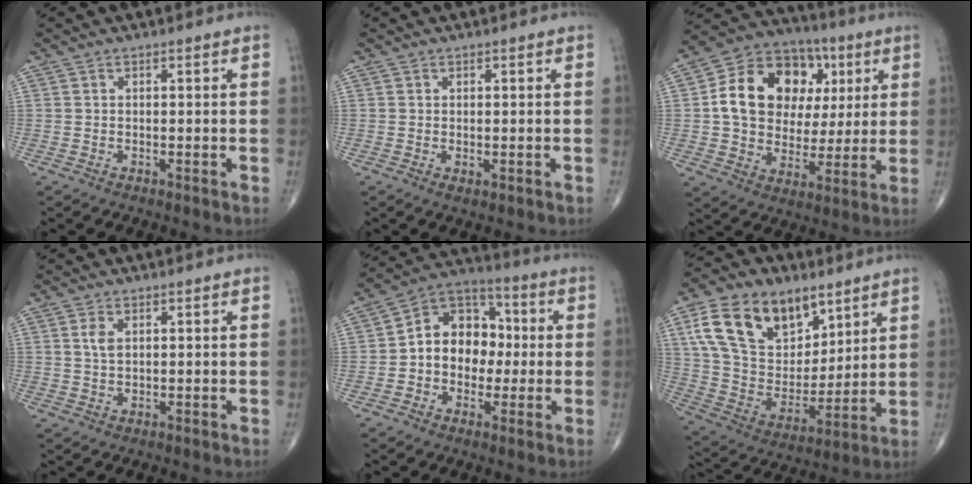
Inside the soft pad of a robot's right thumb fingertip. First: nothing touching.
{"total": 1.0, "force": [-0.2, 0.6, 0.8], "torque": [-0.015, -0.004, -0.001]}
{"total": 20.3, "force": [4.3, 15.4, 12.5], "torque": [-0.178, 0.021, 0.074]}
{"total": 2.5, "force": [0.8, 1.4, 1.9], "torque": [-0.039, -0.002, 0.016]}
{"total": 13.1, "force": [-0.2, 10.2, 8.2], "torque": [-0.082, 0.038, -0.016]}
{"total": 22.4, "force": [11.4, 13.9, 13.4], "torque": [-0.214, -0.030, 0.208]}